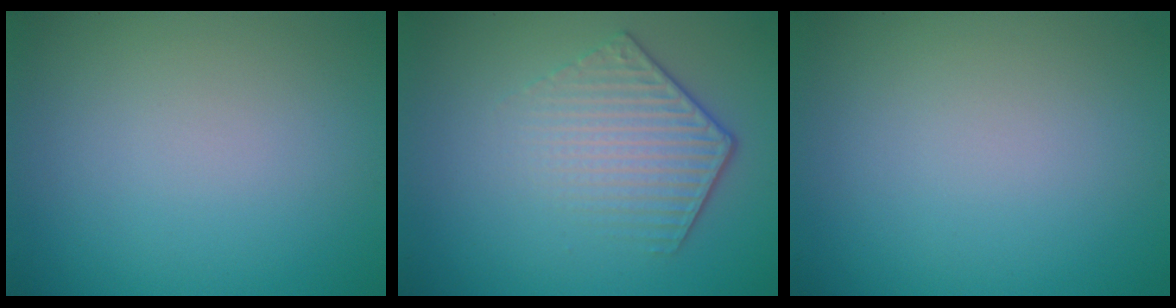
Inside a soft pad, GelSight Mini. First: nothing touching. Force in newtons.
{"total": 4.4, "press": 3.1, "slide": 3.1}
{"total": 0.0}